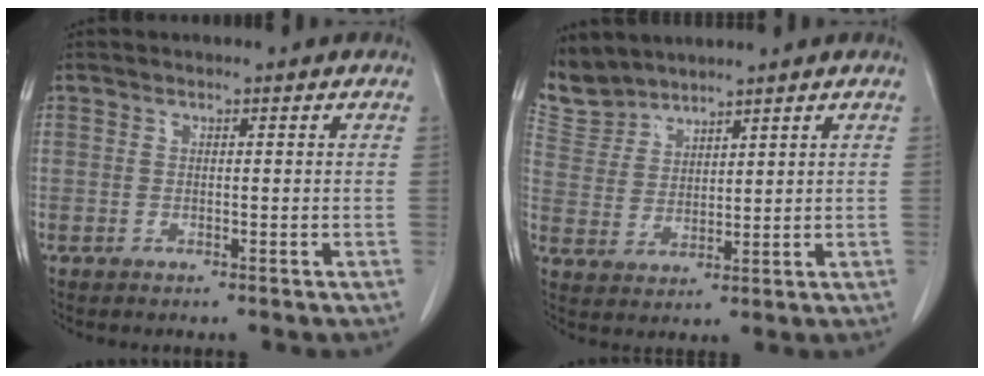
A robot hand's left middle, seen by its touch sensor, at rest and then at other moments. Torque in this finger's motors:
{"motor_torque": [0.73, -0.83, 0.00, -0.01]}